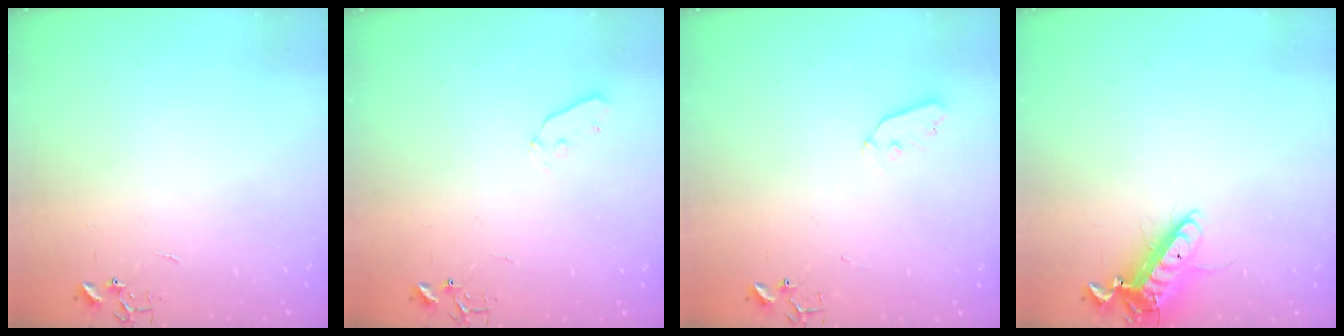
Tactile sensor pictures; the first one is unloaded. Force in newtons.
{"total": 4.0, "press": 4.0, "slide": 0.4}
{"total": 3.3, "press": 3.3, "slide": 0.4}
{"total": 13.1, "press": 13.0, "slide": 2.3}